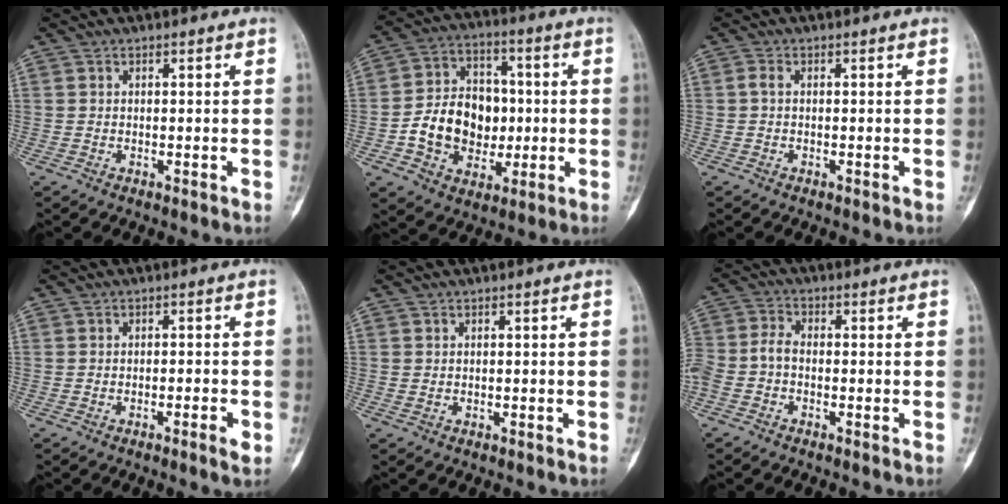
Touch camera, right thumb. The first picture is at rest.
{"total": 15.0, "force": [-1.7, 11.8, 9.2], "torque": [-0.113, 0.031, -0.025]}
{"total": 0.9, "force": [-0.1, 0.4, 0.8], "torque": [-0.020, 0.000, -0.005]}
{"total": 2.3, "force": [-1.1, 0.3, 2.0], "torque": [-0.037, 0.002, -0.018]}
{"total": 0.0}
{"total": 6.3, "force": [-2.2, 3.9, 4.6], "torque": [-0.112, 0.020, -0.050]}